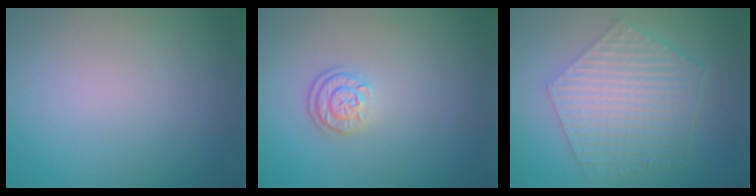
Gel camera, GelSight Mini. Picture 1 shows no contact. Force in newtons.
{"total": 2.2, "press": 1.8, "slide": 1.3}
{"total": 6.6, "press": 4.7, "slide": 4.6}